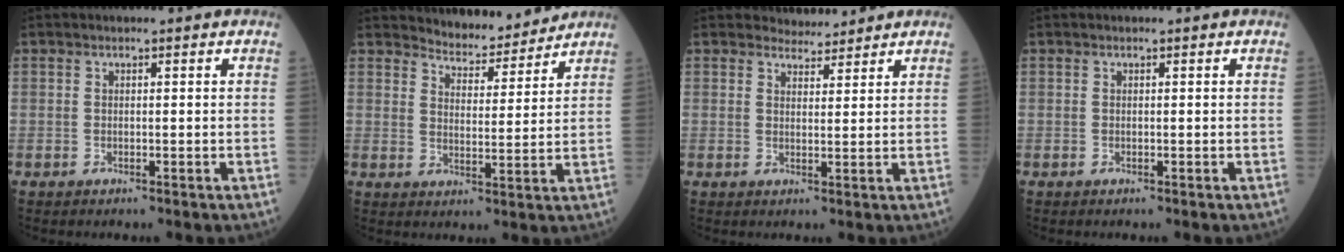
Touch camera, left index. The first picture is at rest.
{"total": 6.6, "force": [6.6, 0.9, 0.3], "torque": [-0.015, 0.000, 0.100]}
{"total": 2.8, "force": [2.7, 0.6, -0.3], "torque": [0.001, 0.003, 0.046]}
{"total": 0.0}